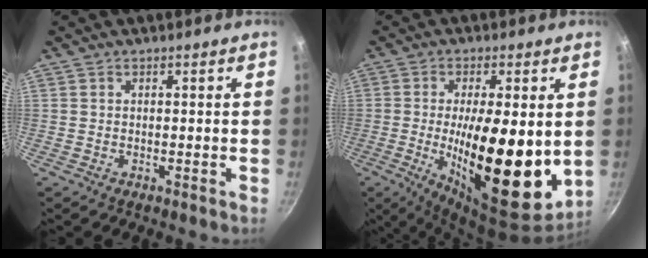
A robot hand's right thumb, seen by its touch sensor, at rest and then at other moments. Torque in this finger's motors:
{"motor_torque": [2.37, 2.64, 2.34, -0.18, 0.64]}